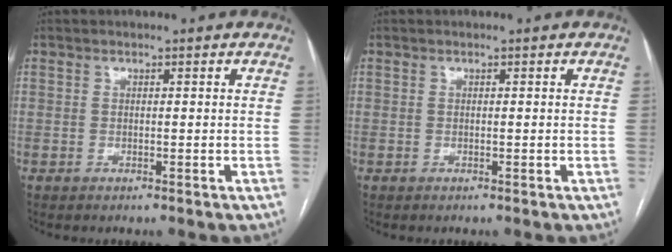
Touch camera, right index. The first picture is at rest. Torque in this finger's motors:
{"motor_torque": [0.01, 0.00, 0.00, 0.00]}